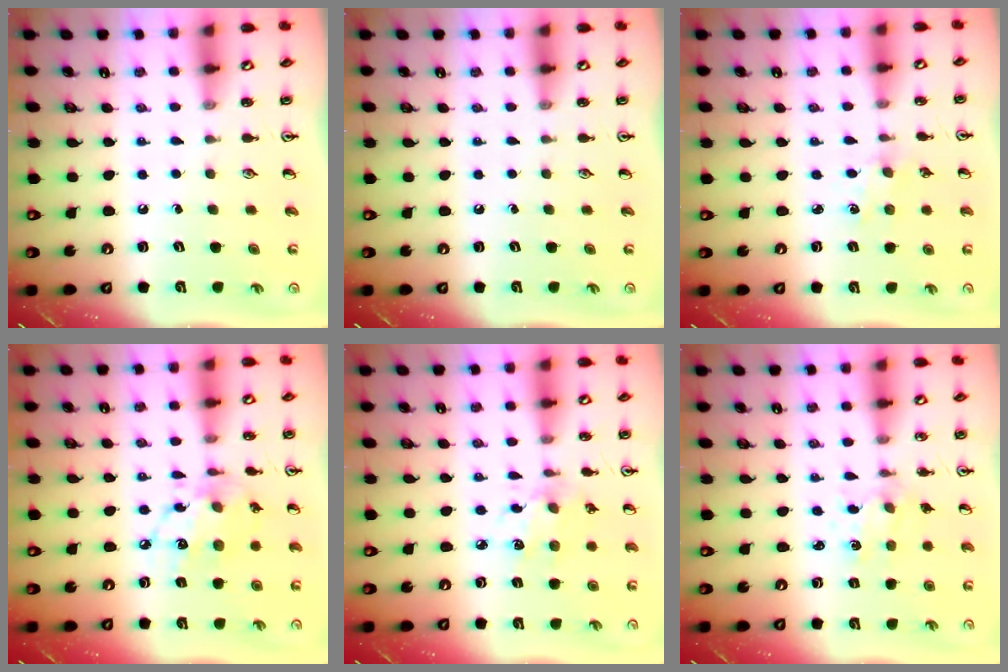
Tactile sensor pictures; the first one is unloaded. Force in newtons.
{"total": 0.0}
{"total": 2.4, "press": 2.4, "slide": 0.3}
{"total": 12.2, "press": 12.1, "slide": 0.8}
{"total": 6.8, "press": 6.8, "slide": 0.5}
{"total": 2.0, "press": 2.0, "slide": 0.2}